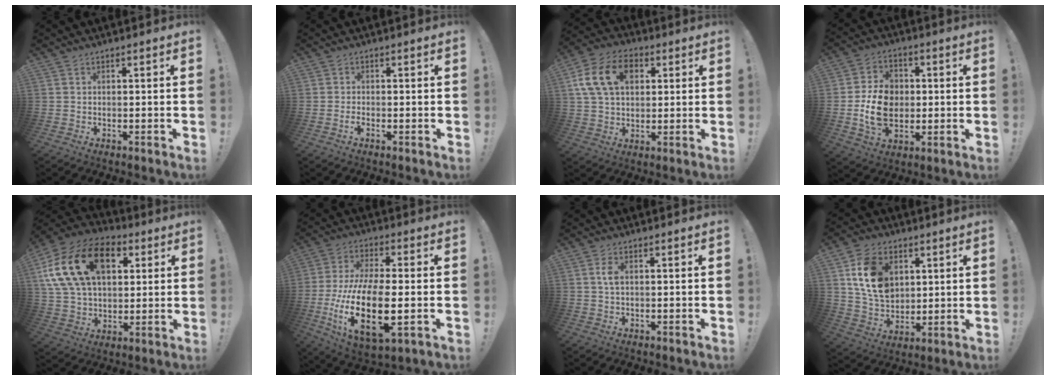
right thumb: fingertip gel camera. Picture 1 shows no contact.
{"total": 1.1, "force": [-0.7, 0.6, 0.6], "torque": [-0.001, -0.002, -0.013]}
{"total": 17.1, "force": [5.5, 12.0, 10.9], "torque": [-0.186, -0.006, 0.102]}
{"total": 11.4, "force": [-0.8, 8.8, 7.2], "torque": [-0.115, 0.003, -0.012]}
{"total": 23.3, "force": [8.5, 15.3, 15.3], "torque": [-0.267, -0.022, 0.155]}
{"total": 22.3, "force": [-3.9, 10.0, 19.5], "torque": [-0.384, 0.000, -0.055]}
{"total": 3.2, "force": [0.5, 1.9, 2.5], "torque": [-0.037, 0.002, 0.005]}
{"total": 16.4, "force": [5.7, 12.2, 9.4], "torque": [-0.160, -0.013, 0.115]}